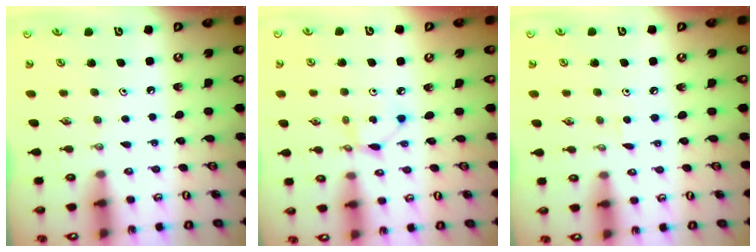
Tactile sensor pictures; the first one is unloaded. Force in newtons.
{"total": 3.5, "press": 3.5, "slide": 0.1}
{"total": 3.4, "press": 3.4, "slide": 0.4}